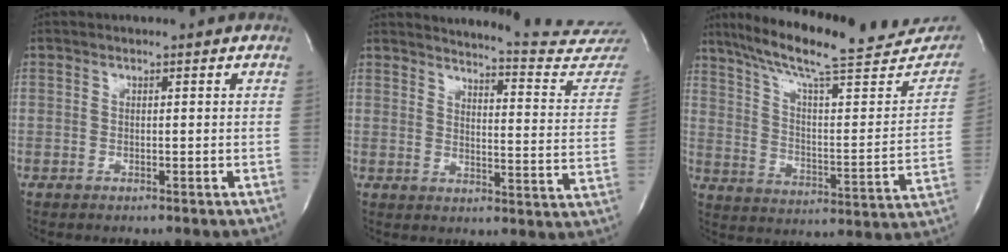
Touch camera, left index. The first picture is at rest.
{"total": 19.4, "force": [19.2, -0.2, 3.2], "torque": [-0.037, -0.142, 0.207]}
{"total": 27.4, "force": [22.8, 4.9, 14.5], "torque": [-0.226, -0.018, 0.309]}